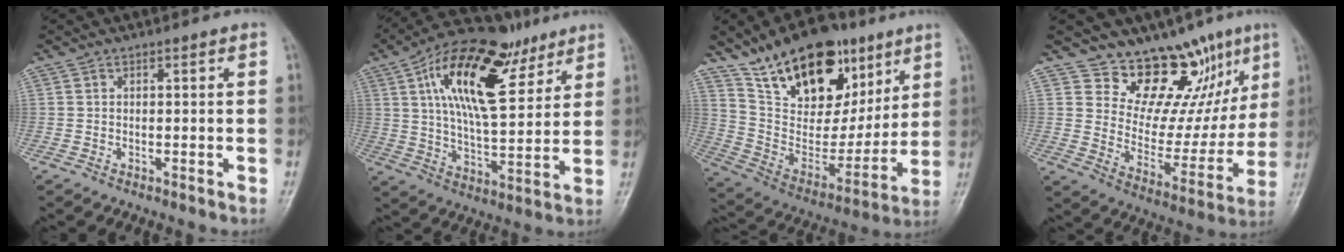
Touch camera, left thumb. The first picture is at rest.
{"total": 20.8, "force": [10.1, 9.4, 15.6], "torque": [-0.231, -0.024, 0.172]}
{"total": 24.8, "force": [14.5, 13.8, 14.6], "torque": [-0.192, -0.042, 0.256]}
{"total": 15.5, "force": [11.1, 7.9, 7.4], "torque": [-0.036, -0.078, 0.181]}